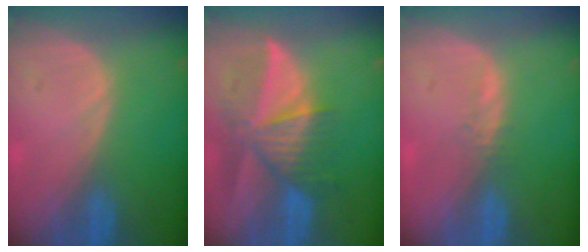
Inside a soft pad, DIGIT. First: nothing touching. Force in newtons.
{"total": 9.6, "press": 8.6, "slide": 4.3}
{"total": 1.1, "press": 1.0, "slide": 0.5}